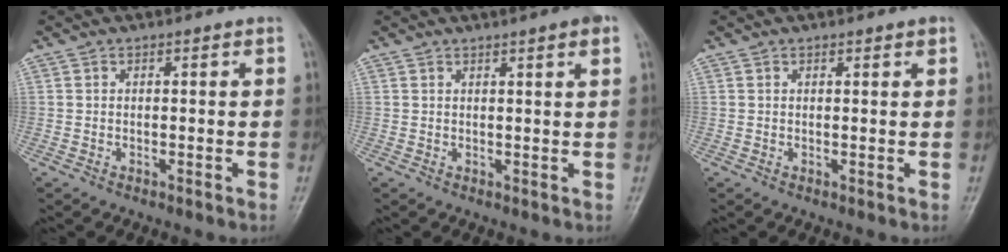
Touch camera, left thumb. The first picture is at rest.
{"total": 4.3, "force": [2.7, 0.3, 3.4], "torque": [-0.041, 0.007, 0.034]}
{"total": 1.0, "force": [0.7, 0.3, 0.6], "torque": [-0.006, -0.003, 0.010]}